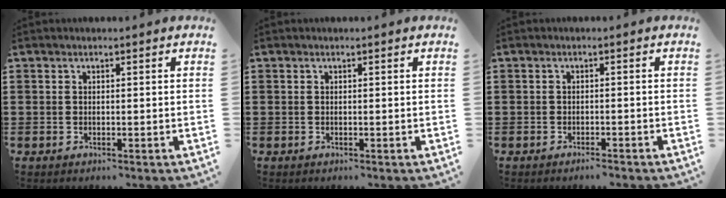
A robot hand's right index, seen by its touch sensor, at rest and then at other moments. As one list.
[{"total": 0.0}, {"total": 1.1, "force": [-1.0, 0.0, 0.4], "torque": [-0.009, -0.001, -0.019]}]